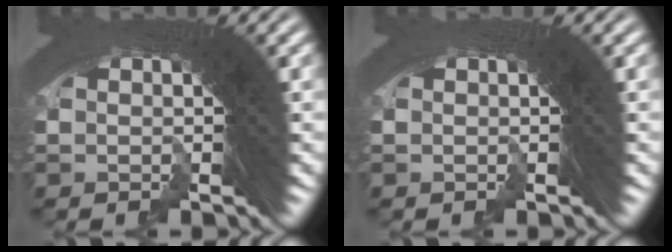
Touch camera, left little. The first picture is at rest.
{"total": 0.0}